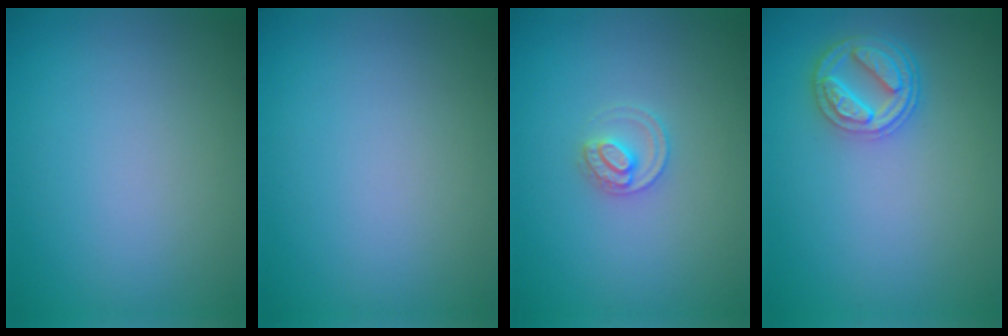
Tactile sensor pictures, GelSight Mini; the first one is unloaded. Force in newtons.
{"total": 0.0}
{"total": 2.1, "press": 2.1, "slide": 0.2}
{"total": 4.3, "press": 3.6, "slide": 2.3}